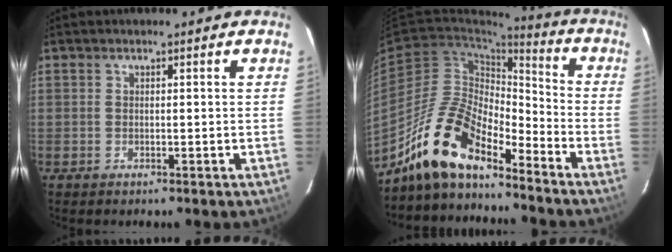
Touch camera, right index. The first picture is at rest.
{"total": 15.7, "force": [-12.6, 4.8, 7.9], "torque": [-0.153, 0.002, -0.245]}